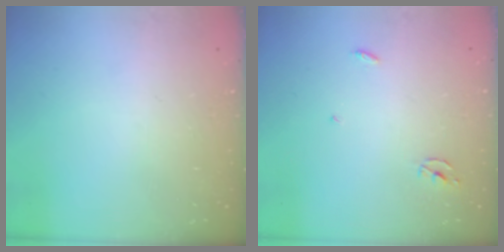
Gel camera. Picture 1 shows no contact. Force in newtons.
{"total": 2.5, "press": 2.5, "slide": 0.1}